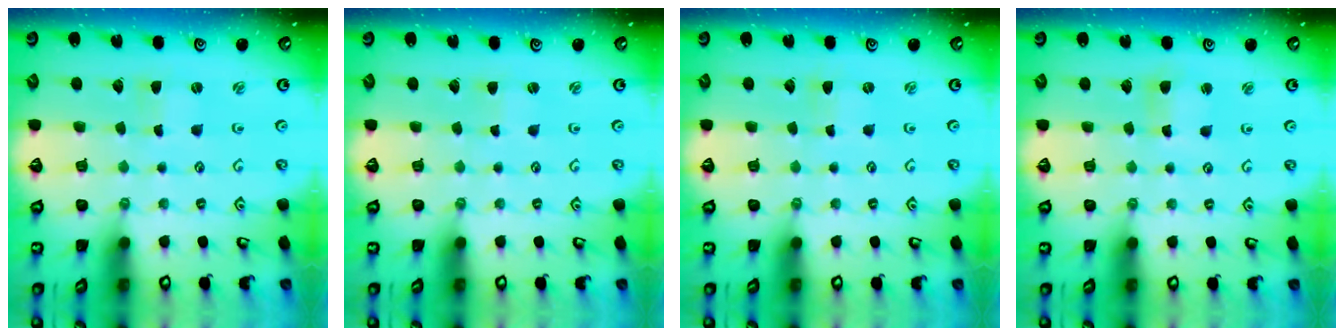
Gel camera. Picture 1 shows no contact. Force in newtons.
{"total": 1.5, "press": 1.4, "slide": 0.2}
{"total": 0.0}
{"total": 2.7, "press": 2.7, "slide": 0.2}